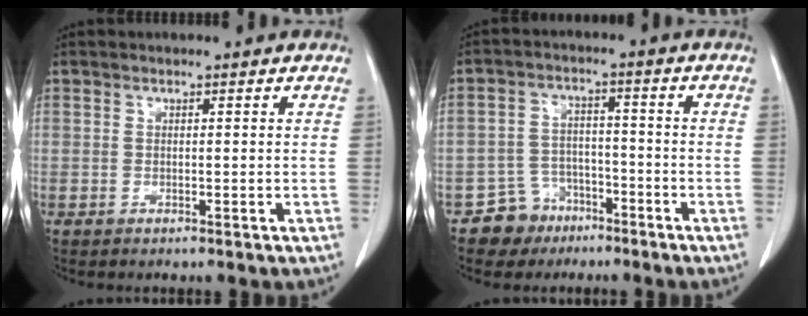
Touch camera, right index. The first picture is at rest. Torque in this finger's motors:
{"motor_torque": [-0.89, 0.60, -0.92, -0.21]}